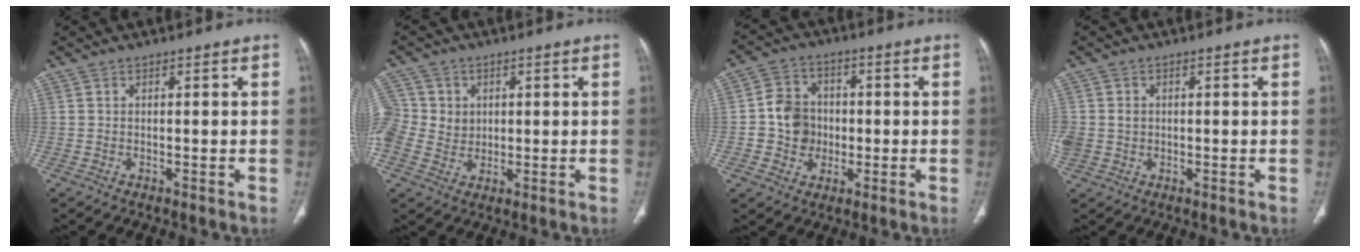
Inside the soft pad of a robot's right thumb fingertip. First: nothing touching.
{"total": 10.0, "force": [1.3, 9.1, 4.0], "torque": [-0.077, 0.012, 0.032]}
{"total": 8.5, "force": [-0.8, 7.6, 3.8], "torque": [-0.036, 0.017, -0.019]}
{"total": 4.4, "force": [0.1, 3.8, 2.3], "torque": [-0.059, 0.008, 0.011]}